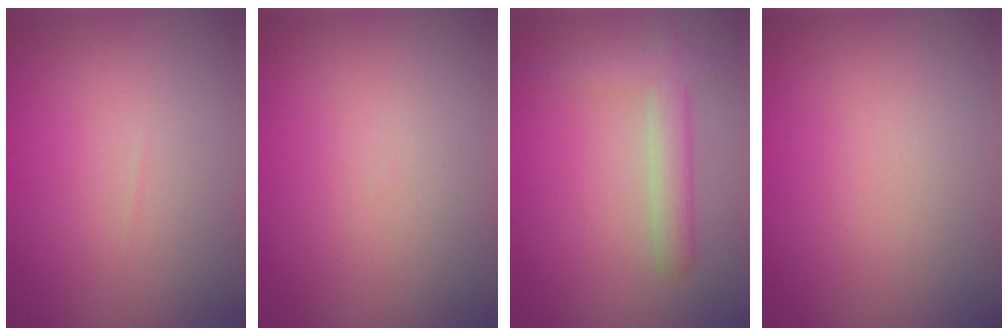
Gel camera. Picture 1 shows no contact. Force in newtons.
{"total": 0.0}
{"total": 3.0, "press": 3.0, "slide": 0.2}
{"total": 0.0}